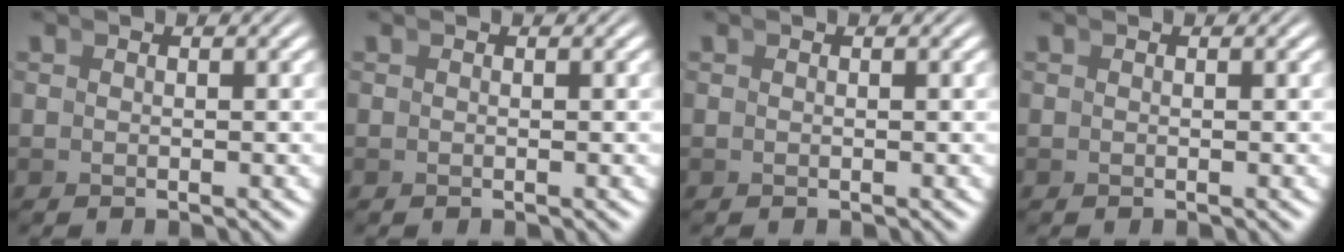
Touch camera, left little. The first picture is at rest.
{"total": 0.0}
{"total": 0.0}
{"total": 0.0}